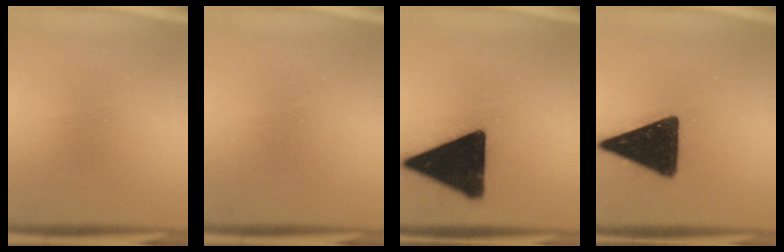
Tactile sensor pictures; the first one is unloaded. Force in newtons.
{"total": 0.0}
{"total": 19.7}
{"total": 17.4}